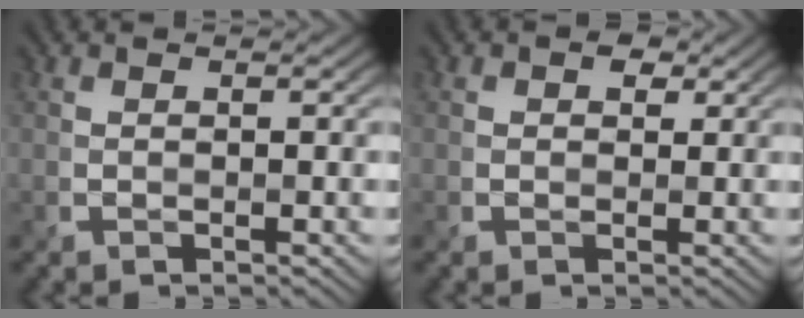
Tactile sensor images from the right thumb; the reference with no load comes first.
{"total": 2.2, "force": [0.8, 1.8, 1.1], "torque": [-0.016, -0.004, 0.010]}